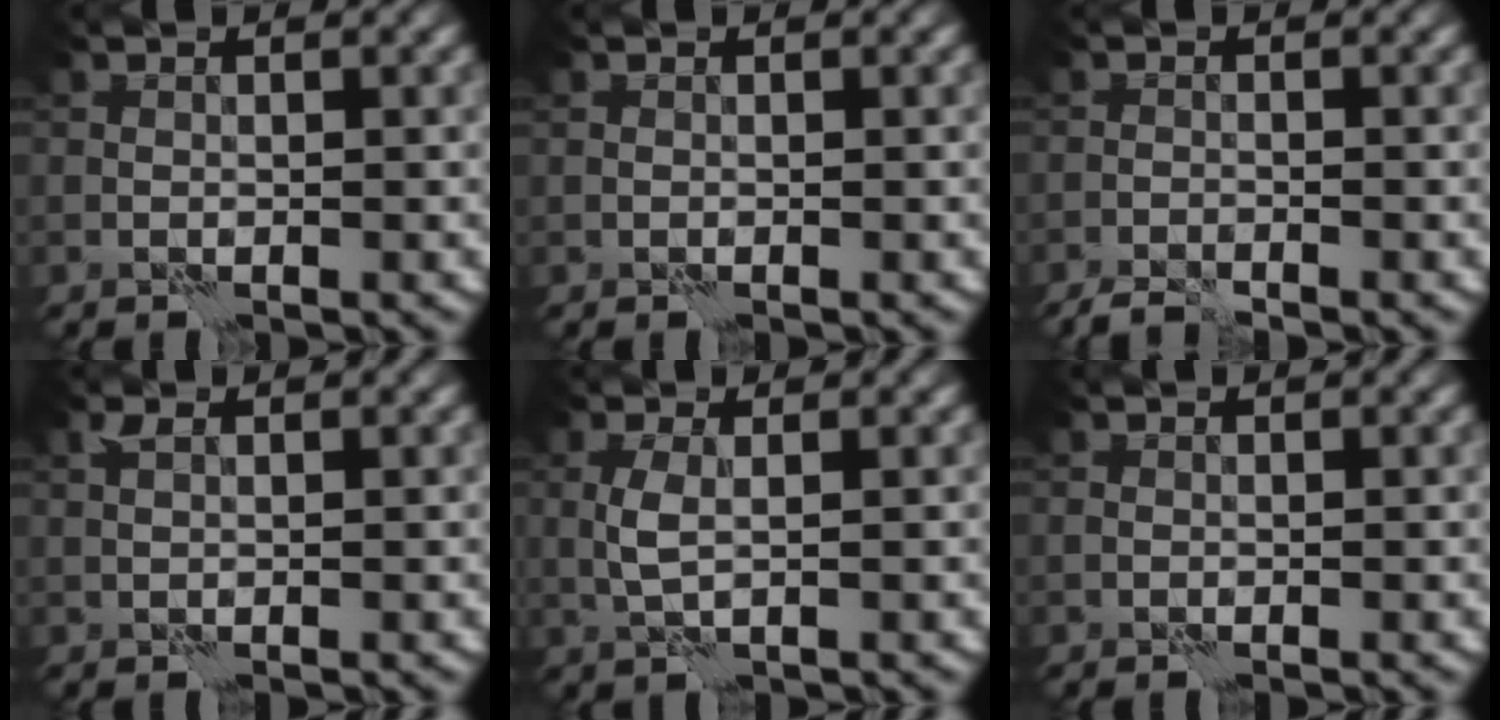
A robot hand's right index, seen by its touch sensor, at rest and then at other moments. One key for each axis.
{"total": 0.0}
{"total": 2.2, "fx": -2.1, "fy": 0.0, "fz": 0.7, "tx": -0.020, "ty": -0.006, "tz": -0.043}
{"total": 0.6, "fx": 0.5, "fy": 0.1, "fz": 0.3, "tx": -0.009, "ty": -0.001, "tz": 0.008}
{"total": 1.6, "fx": 0.3, "fy": 0.3, "fz": 1.5, "tx": -0.039, "ty": 0.001, "tz": 0.005}
{"total": 0.0}